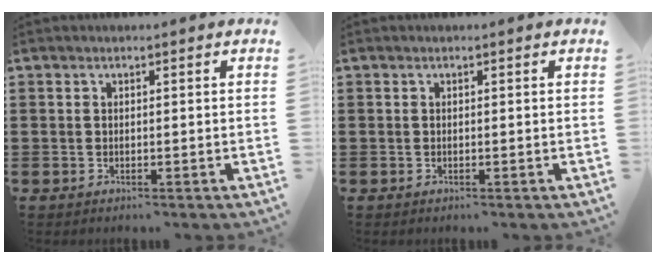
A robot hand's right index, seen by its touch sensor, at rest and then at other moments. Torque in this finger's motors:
{"motor_torque": [-0.80, 1.34, 0.00, 0.00]}